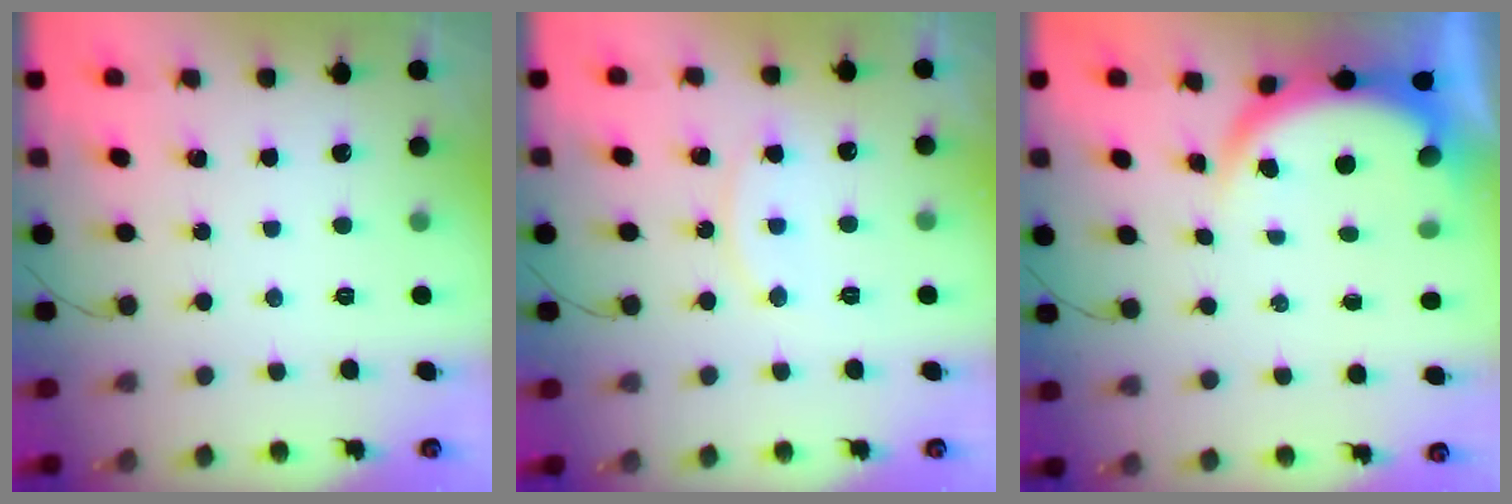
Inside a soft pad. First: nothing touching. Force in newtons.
{"total": 7.8, "press": 7.8, "slide": 0.6}
{"total": 5.5, "press": 5.5, "slide": 0.2}